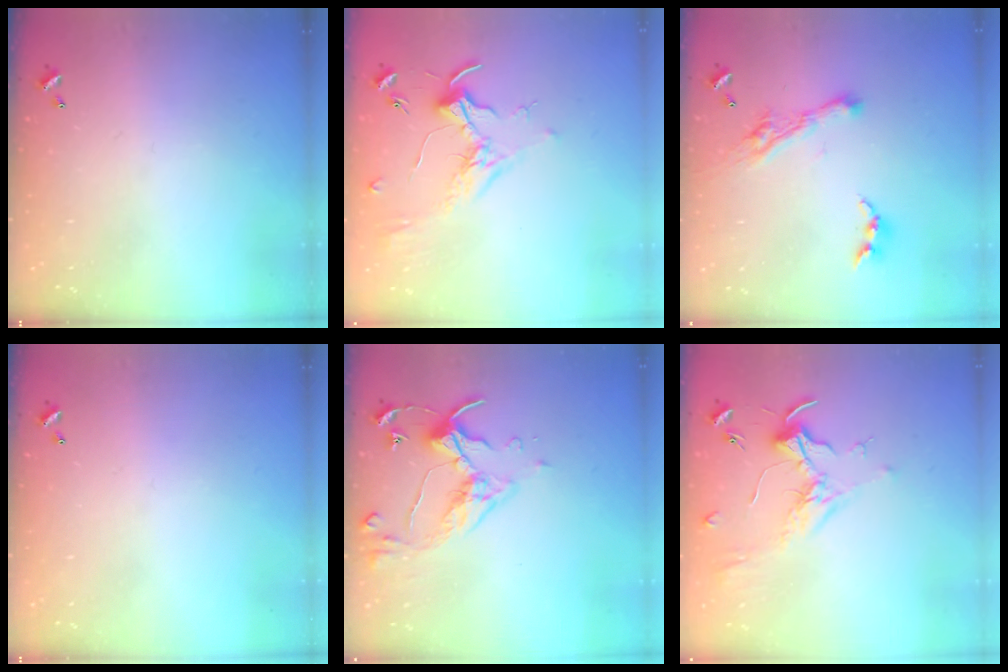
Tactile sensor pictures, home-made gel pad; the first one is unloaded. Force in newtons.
{"total": 1.7, "press": 1.6, "slide": 0.7}
{"total": 6.4, "press": 6.4, "slide": 0.8}
{"total": 0.0}
{"total": 4.8, "press": 4.7, "slide": 1.0}
{"total": 1.9, "press": 1.7, "slide": 0.8}